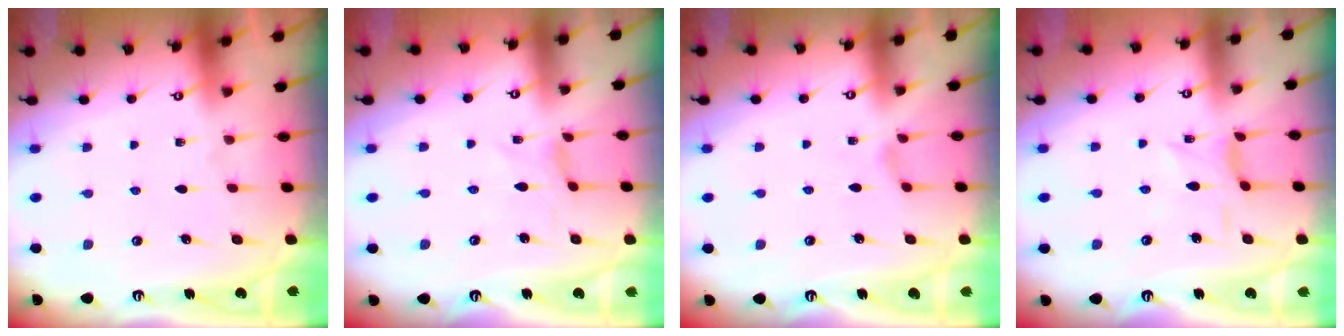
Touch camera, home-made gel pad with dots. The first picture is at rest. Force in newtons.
{"total": 0.0}
{"total": 1.0, "press": 1.0, "slide": 0.2}
{"total": 1.5, "press": 1.4, "slide": 0.1}